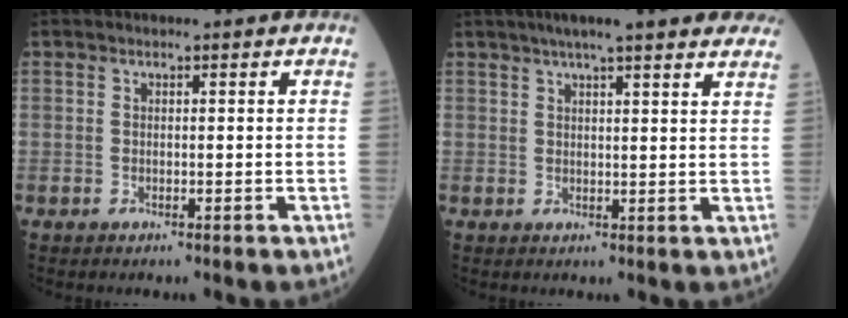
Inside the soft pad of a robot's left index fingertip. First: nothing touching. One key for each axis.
{"total": 13.9, "fx": 11.5, "fy": 1.5, "fz": 7.7, "tx": -0.107, "ty": 0.035, "tz": 0.141}